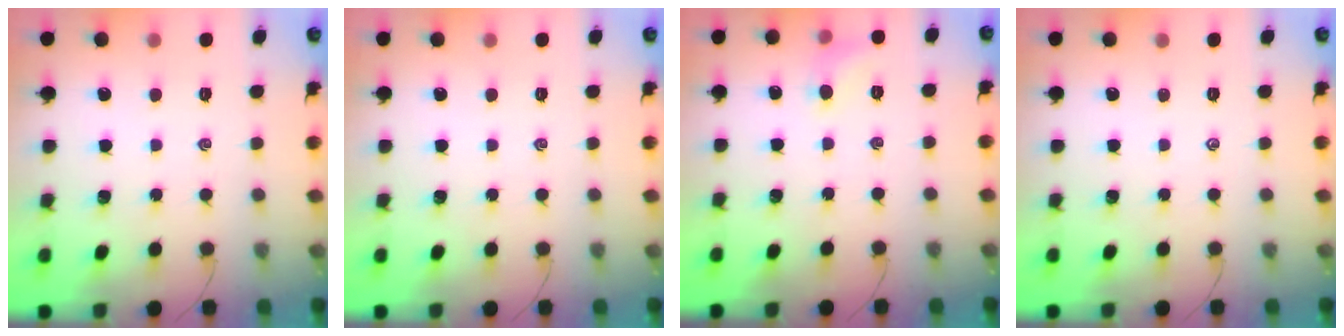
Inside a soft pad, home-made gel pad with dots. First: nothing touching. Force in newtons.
{"total": 0.0}
{"total": 5.9, "press": 5.6, "slide": 1.9}
{"total": 0.0}